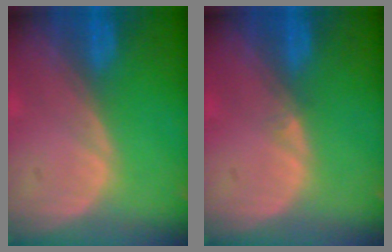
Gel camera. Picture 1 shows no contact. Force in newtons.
{"total": 0.6, "press": 0.5, "slide": 0.4}